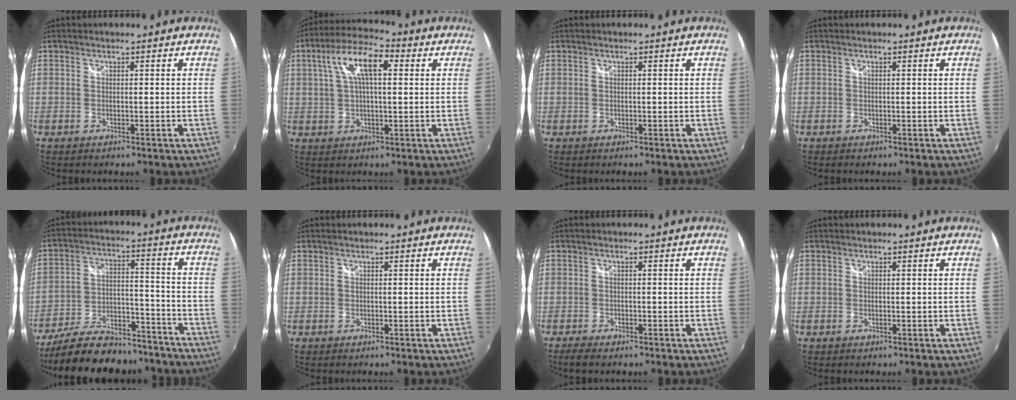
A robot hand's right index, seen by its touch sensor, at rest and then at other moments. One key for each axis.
{"total": 10.5, "fx": 3.2, "fy": 3.9, "fz": 9.2, "tx": -0.172, "ty": 0.027, "tz": 0.052}
{"total": 0.0}
{"total": 0.0}
{"total": 23.3, "fx": -19.6, "fy": 8.2, "fz": 9.7, "tx": -0.186, "ty": 0.016, "tz": -0.271}
{"total": 0.0}
{"total": 3.1, "fx": -2.5, "fy": 0.9, "fz": 1.7, "tx": -0.040, "ty": -0.012, "tz": -0.045}
{"total": 0.0}